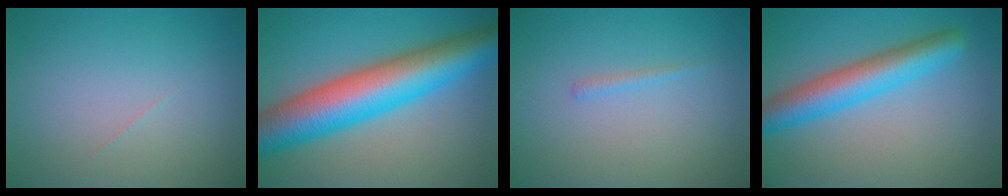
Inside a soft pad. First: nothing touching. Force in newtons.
{"total": 12.3, "press": 12.3, "slide": 0.1}
{"total": 0.7, "press": 0.7, "slide": 0.1}
{"total": 6.0, "press": 6.0, "slide": 0.1}